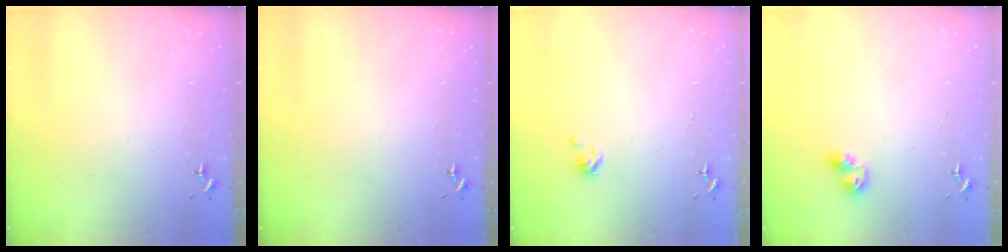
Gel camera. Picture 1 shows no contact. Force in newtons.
{"total": 0.0}
{"total": 2.9, "press": 2.9, "slide": 0.2}
{"total": 7.1, "press": 7.1, "slide": 0.7}